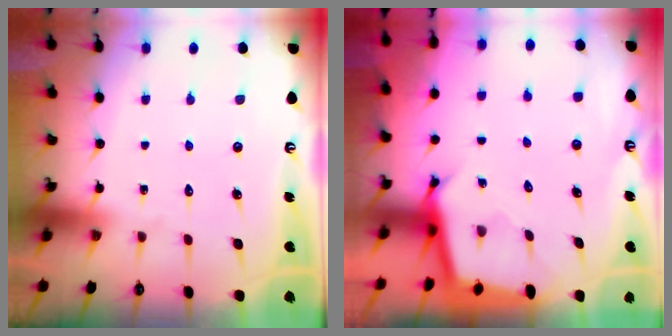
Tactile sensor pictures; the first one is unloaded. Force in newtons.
{"total": 2.7, "press": 2.7, "slide": 0.1}